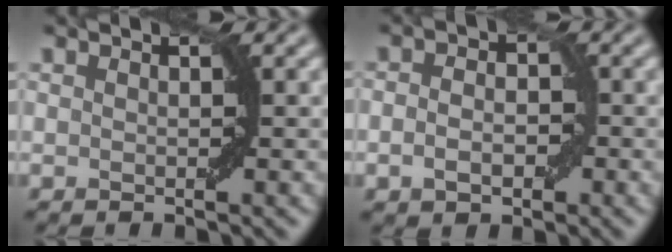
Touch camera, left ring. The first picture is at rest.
{"total": 2.9, "force": [-0.7, 1.9, 2.0], "torque": [-0.030, 0.001, -0.015]}